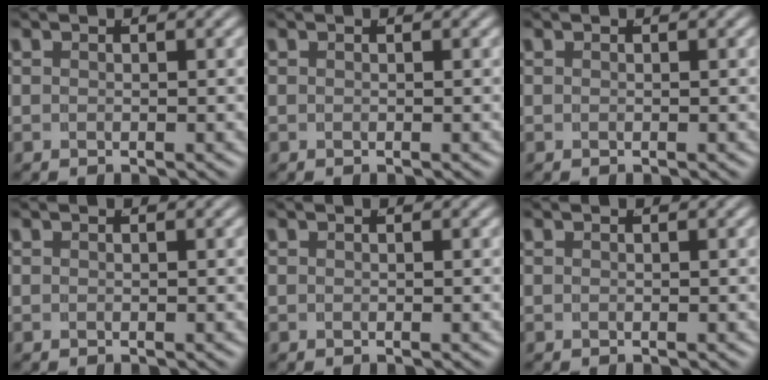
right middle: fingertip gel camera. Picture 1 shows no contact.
{"total": 0.0}
{"total": 0.0}
{"total": 0.0}
{"total": 0.0}
{"total": 0.0}